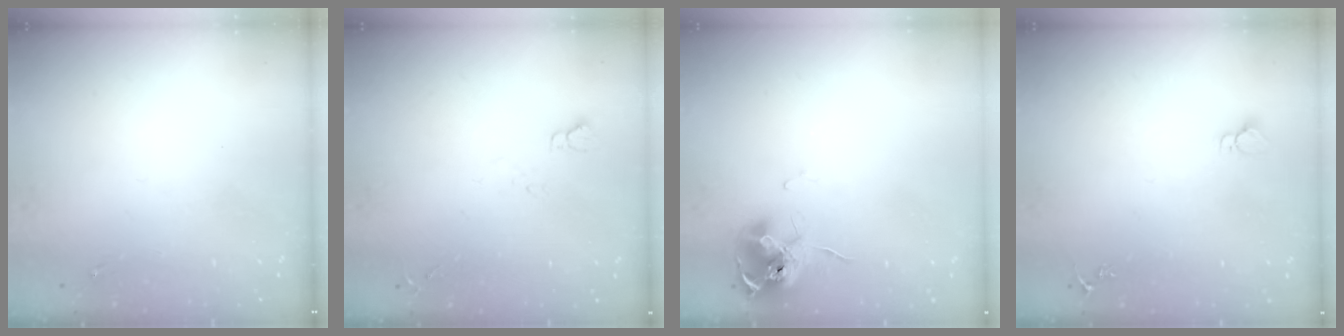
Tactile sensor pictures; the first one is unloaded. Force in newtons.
{"total": 5.0, "press": 5.0, "slide": 0.6}
{"total": 11.9, "press": 11.8, "slide": 1.2}
{"total": 2.9, "press": 2.9, "slide": 0.1}